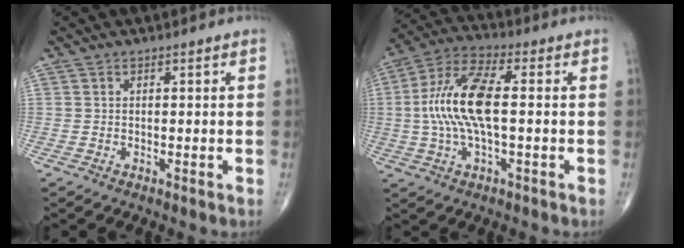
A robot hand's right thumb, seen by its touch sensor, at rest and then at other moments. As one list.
[{"total": 13.7, "force": [0.1, 5.1, 12.7], "torque": [-0.275, 0.026, -0.002]}]